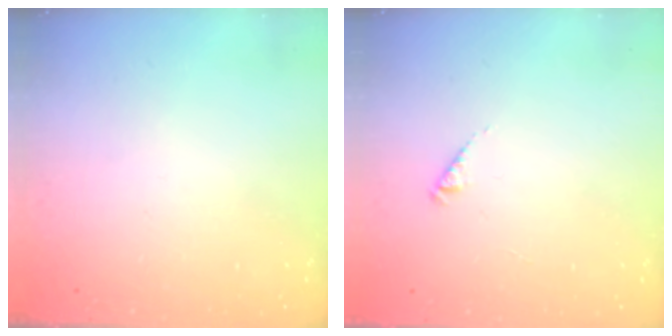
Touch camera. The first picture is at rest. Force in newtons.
{"total": 2.4, "press": 2.4, "slide": 0.4}